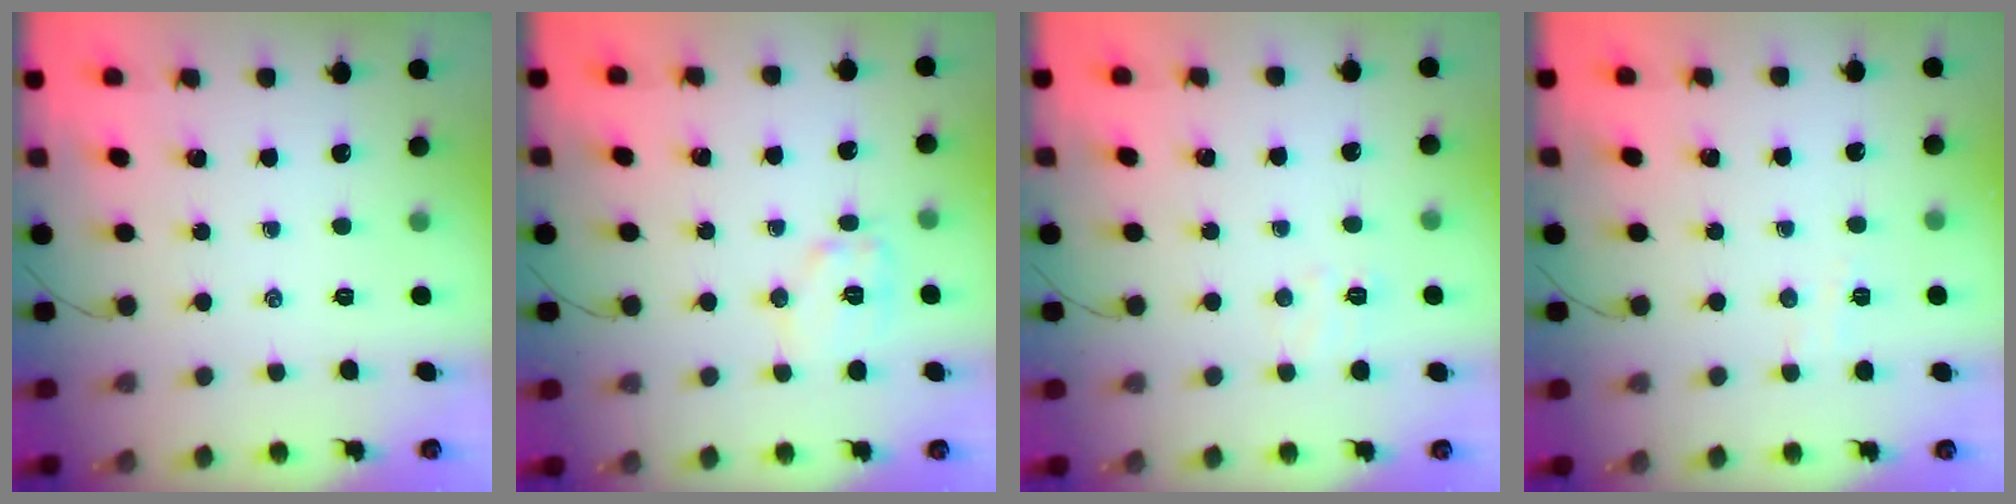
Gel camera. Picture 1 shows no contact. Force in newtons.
{"total": 8.4, "press": 8.4, "slide": 0.7}
{"total": 4.9, "press": 4.8, "slide": 1.2}
{"total": 2.9, "press": 2.7, "slide": 1.0}